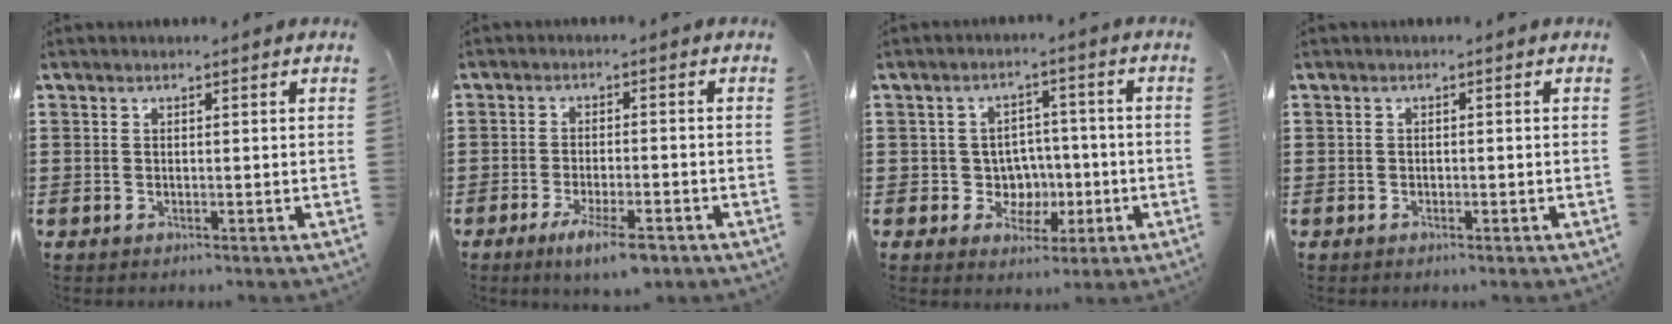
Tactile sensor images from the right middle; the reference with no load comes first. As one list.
[{"total": 5.5, "force": [-3.5, 0.9, 4.1], "torque": [-0.070, -0.005, -0.057]}, {"total": 4.8, "force": [-0.8, 4.4, 1.8], "torque": [-0.034, 0.000, -0.016]}, {"total": 0.6, "force": [-0.4, 0.1, 0.4], "torque": [-0.009, -0.007, -0.006]}]